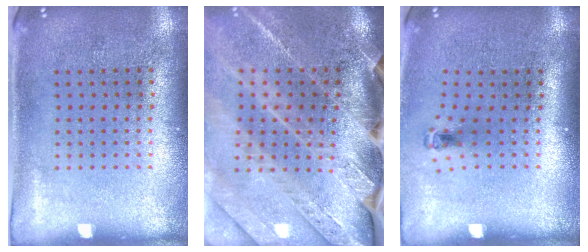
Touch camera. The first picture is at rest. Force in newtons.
{"total": 3.9, "press": 3.2, "slide": 2.2}
{"total": 0.7, "press": 0.4, "slide": 0.6}